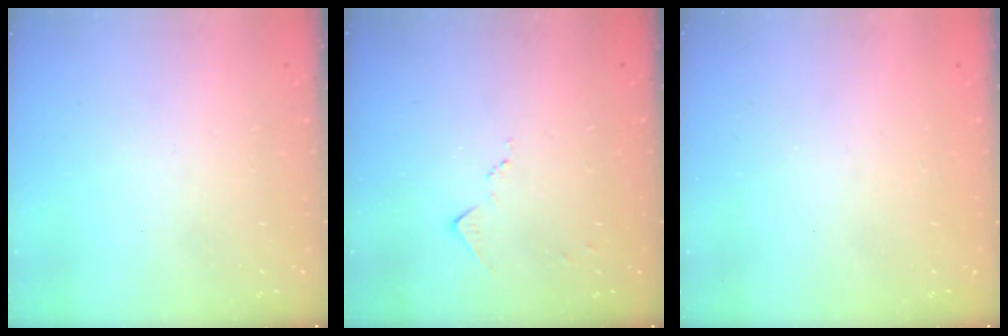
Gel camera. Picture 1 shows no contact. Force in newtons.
{"total": 6.9, "press": 6.9, "slide": 0.8}
{"total": 1.2, "press": 1.0, "slide": 0.6}